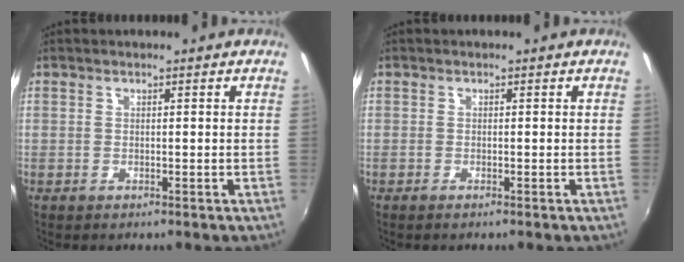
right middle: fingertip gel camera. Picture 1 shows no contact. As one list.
[{"total": 0.5, "force": [-0.4, -0.2, 0.3], "torque": [-0.005, -0.002, -0.010]}]